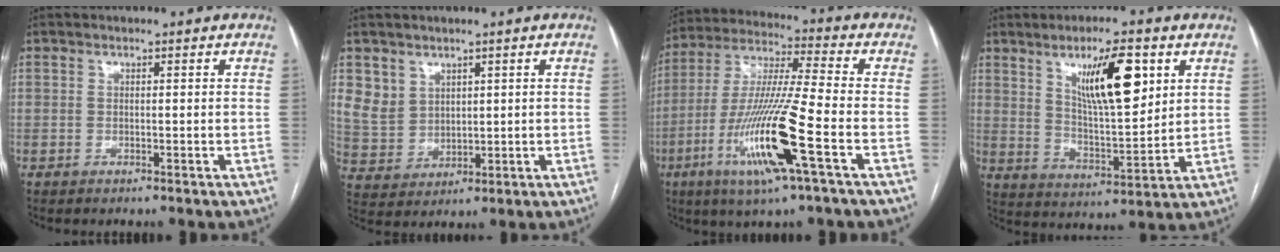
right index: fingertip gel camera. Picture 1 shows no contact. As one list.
[{"total": 5.9, "force": [3.0, 4.9, 1.3], "torque": [-0.033, 0.009, 0.075]}, {"total": 16.6, "force": [-6.3, -0.2, 15.4], "torque": [-0.315, -0.020, -0.121]}, {"total": 12.4, "force": [5.4, 2.8, 10.8], "torque": [-0.184, -0.002, 0.099]}]